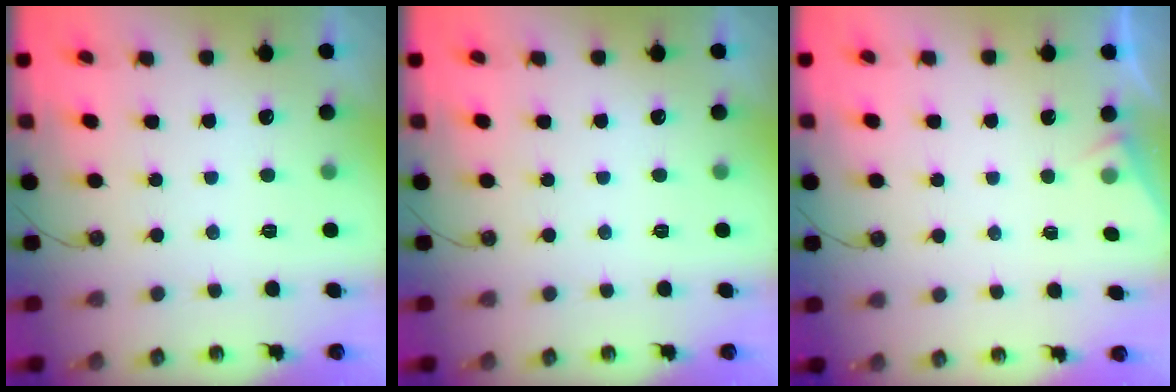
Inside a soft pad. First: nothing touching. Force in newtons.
{"total": 0.0}
{"total": 3.6, "press": 3.5, "slide": 0.4}